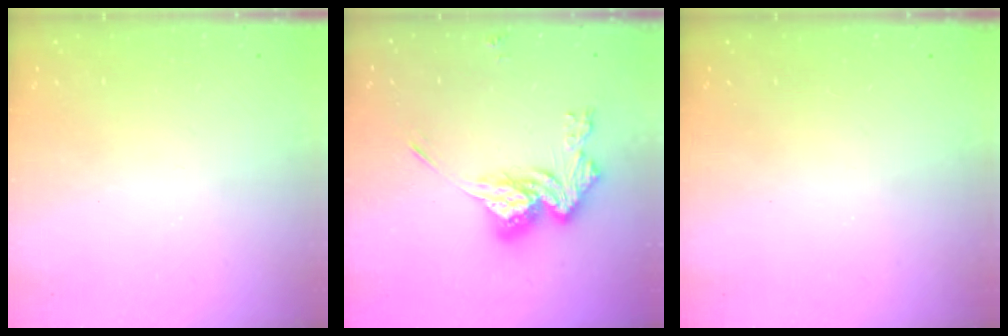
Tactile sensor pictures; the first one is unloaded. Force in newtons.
{"total": 14.5, "press": 14.5, "slide": 0.8}
{"total": 0.0}